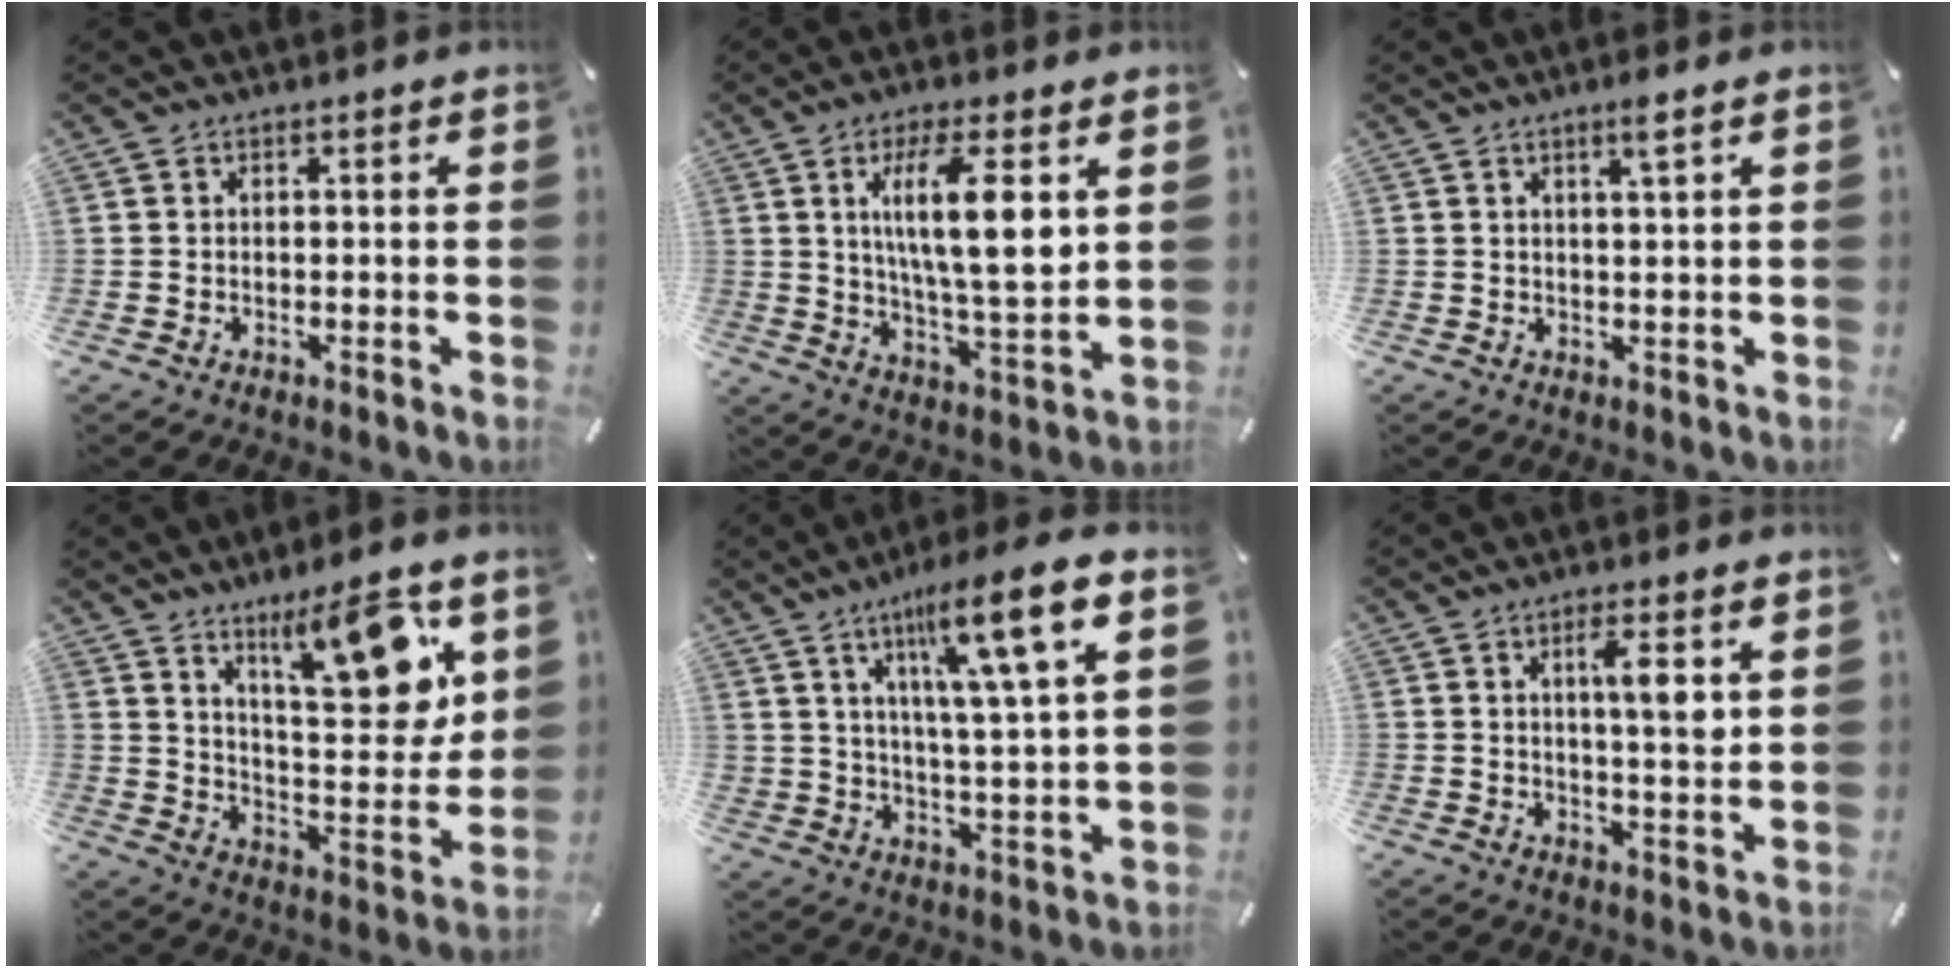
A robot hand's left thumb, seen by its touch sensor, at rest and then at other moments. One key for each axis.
{"total": 15.0, "fx": 4.9, "fy": 3.7, "fz": 13.7, "tx": -0.236, "ty": -0.007, "tz": 0.073}
{"total": 3.2, "fx": 1.9, "fy": 0.0, "fz": 2.6, "tx": -0.054, "ty": 0.000, "tz": 0.031}
{"total": 17.4, "fx": 10.3, "fy": 6.0, "fz": 12.7, "tx": -0.167, "ty": -0.061, "tz": 0.160}
{"total": 15.7, "fx": 8.5, "fy": 3.3, "fz": 12.8, "tx": -0.210, "ty": -0.030, "tz": 0.131}
{"total": 6.7, "fx": 2.4, "fy": 1.2, "fz": 6.1, "tx": -0.100, "ty": -0.007, "tz": 0.032}